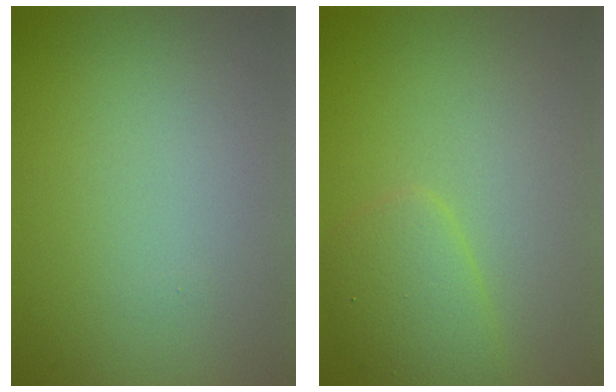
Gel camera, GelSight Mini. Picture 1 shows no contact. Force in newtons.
{"total": 2.7, "press": 2.7, "slide": 0.1}